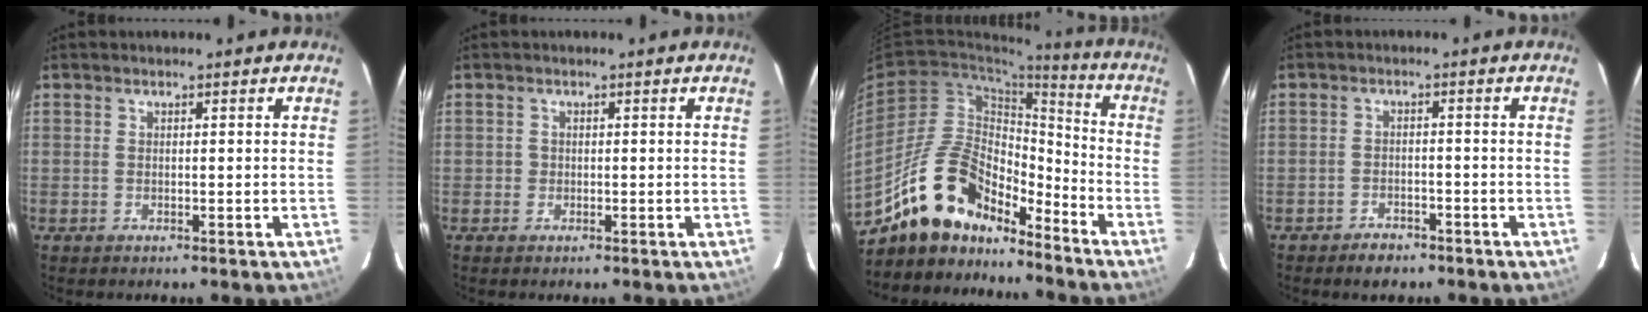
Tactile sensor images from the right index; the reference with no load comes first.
{"total": 0.9, "force": [-0.2, 0.9, 0.0], "torque": [0.002, 0.001, -0.004]}
{"total": 16.6, "force": [-13.2, 7.2, 7.0], "torque": [-0.136, 0.024, -0.227]}
{"total": 4.2, "force": [-3.4, 2.2, 1.3], "torque": [-0.038, 0.006, -0.051]}